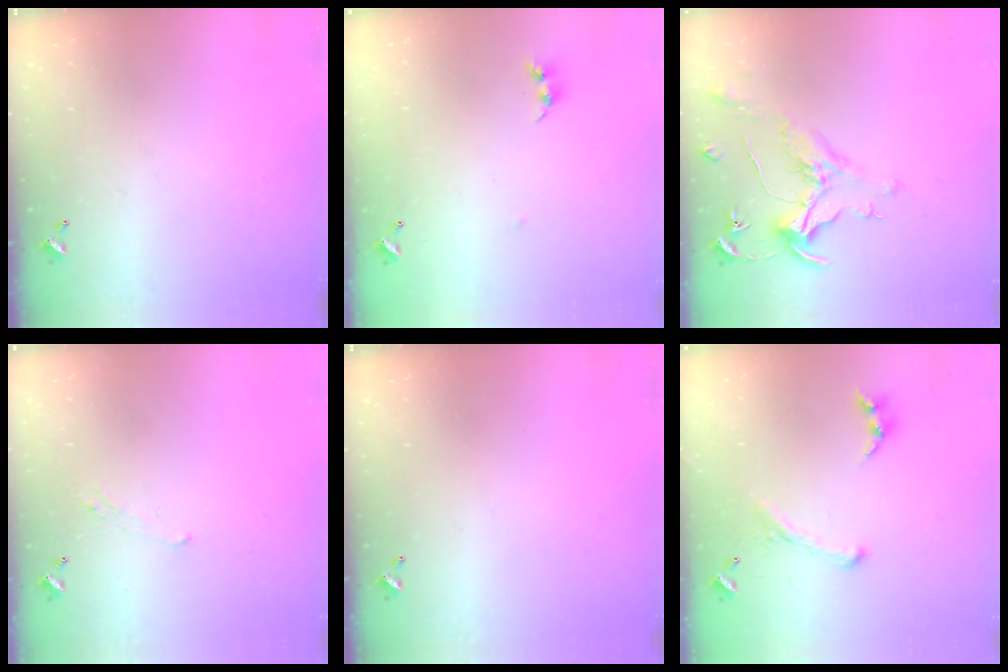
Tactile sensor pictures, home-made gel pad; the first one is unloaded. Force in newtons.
{"total": 6.8, "press": 6.8, "slide": 0.2}
{"total": 1.6, "press": 1.4, "slide": 0.7}
{"total": 3.1, "press": 3.0, "slide": 0.7}
{"total": 0.0}
{"total": 1.1, "press": 0.6, "slide": 1.0}